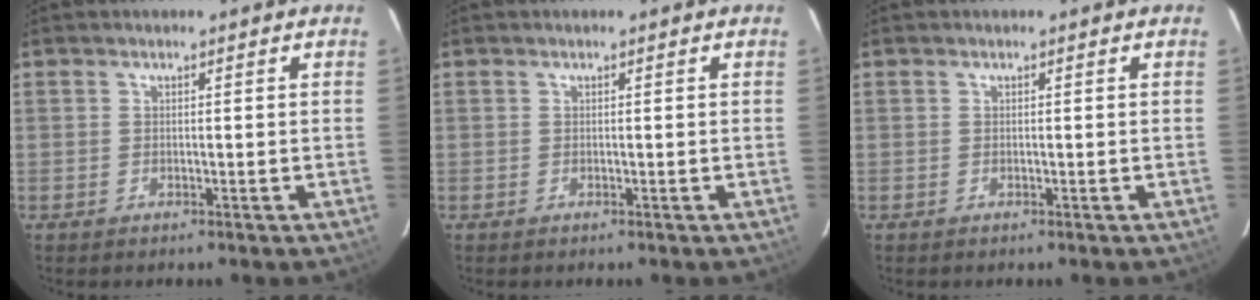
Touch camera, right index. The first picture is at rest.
{"total": 0.0}
{"total": 0.0}